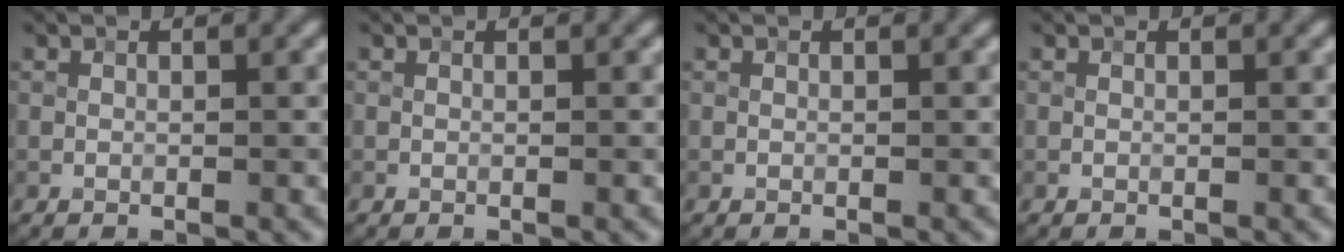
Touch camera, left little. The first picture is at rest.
{"total": 0.0}
{"total": 0.0}
{"total": 0.0}